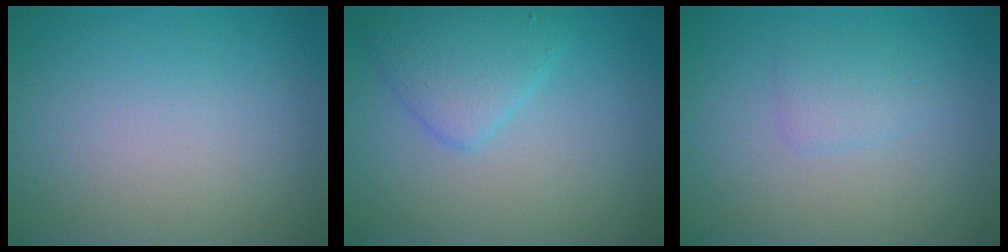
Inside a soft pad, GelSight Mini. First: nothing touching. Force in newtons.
{"total": 3.3, "press": 3.3, "slide": 0.1}
{"total": 1.5, "press": 1.5, "slide": 0.1}